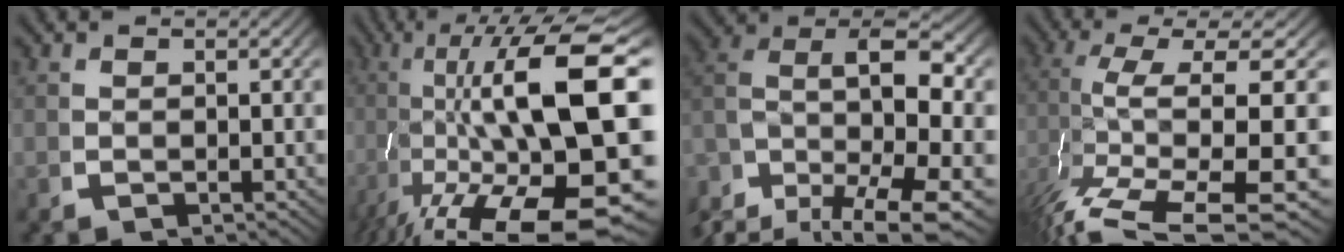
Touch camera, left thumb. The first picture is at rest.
{"total": 19.9, "force": [-1.0, 10.4, 16.9], "torque": [-0.303, -0.074, 0.031]}
{"total": 14.1, "force": [0.0, 9.5, 10.3], "torque": [-0.213, -0.047, 0.010]}
{"total": 11.7, "force": [-1.7, 5.7, 10.0], "torque": [-0.225, -0.053, 0.011]}